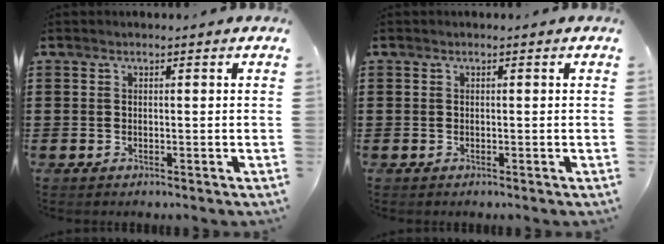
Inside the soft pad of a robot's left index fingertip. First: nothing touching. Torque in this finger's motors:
{"motor_torque": [0.00, 0.00, 0.00, 0.00]}